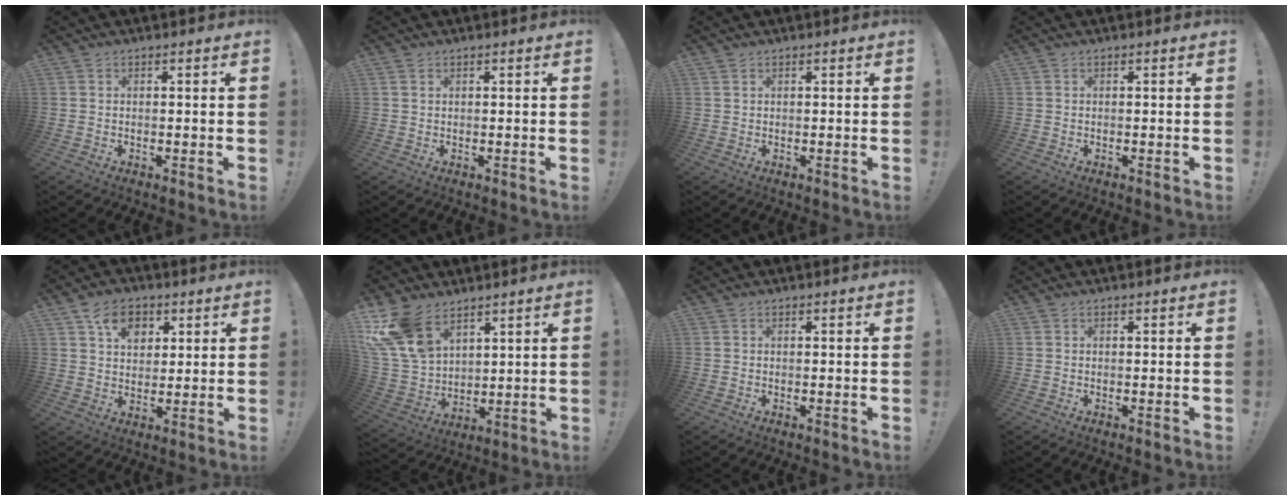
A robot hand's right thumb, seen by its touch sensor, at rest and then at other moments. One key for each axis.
{"total": 0.8, "fx": 0.5, "fy": 0.5, "fz": 0.2, "tx": -0.005, "ty": 0.001, "tz": 0.011}
{"total": 0.7, "fx": 0.5, "fy": 0.5, "fz": 0.0, "tx": 0.006, "ty": -0.003, "tz": 0.008}
{"total": 0.0}
{"total": 9.6, "fx": 4.6, "fy": 7.0, "fz": 4.7, "tx": -0.065, "ty": -0.016, "tz": 0.086}
{"total": 16.4, "fx": 10.2, "fy": 9.7, "fz": 8.3, "tx": -0.171, "ty": -0.060, "tz": 0.197}
{"total": 0.0}
{"total": 0.0}